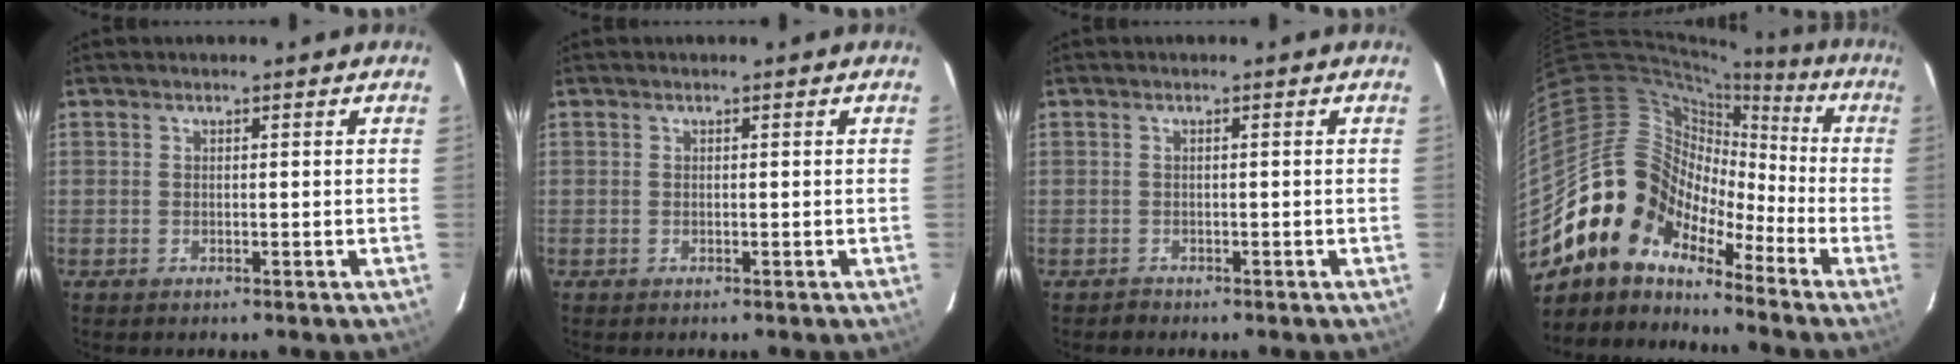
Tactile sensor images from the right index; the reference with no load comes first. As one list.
[{"total": 0.0}, {"total": 0.8, "force": [-0.7, 0.3, -0.3], "torque": [0.005, 0.007, -0.011]}, {"total": 13.7, "force": [-9.8, 8.5, 4.3], "torque": [-0.078, 0.031, -0.201]}]